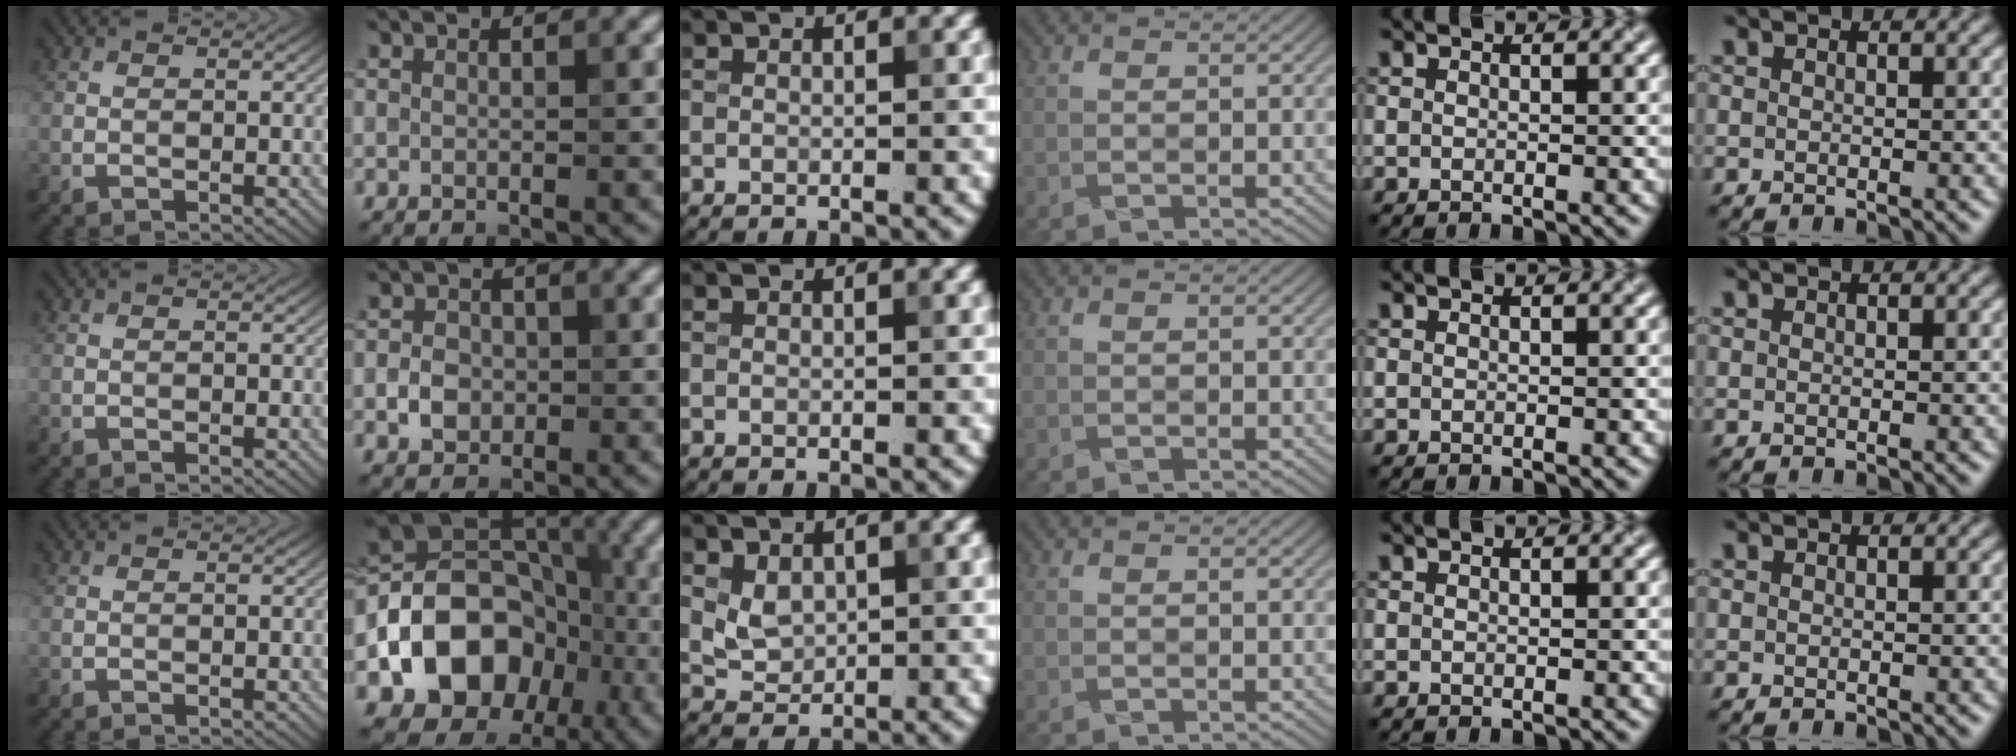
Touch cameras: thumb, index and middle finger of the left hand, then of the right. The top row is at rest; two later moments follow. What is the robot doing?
{"motion": "fold", "object": "envelope"}